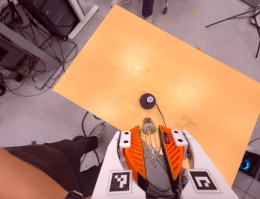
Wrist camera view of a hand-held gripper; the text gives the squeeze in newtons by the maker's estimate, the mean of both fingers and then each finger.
{"total": 14.6, "left": 15.9, "right": 13.3}